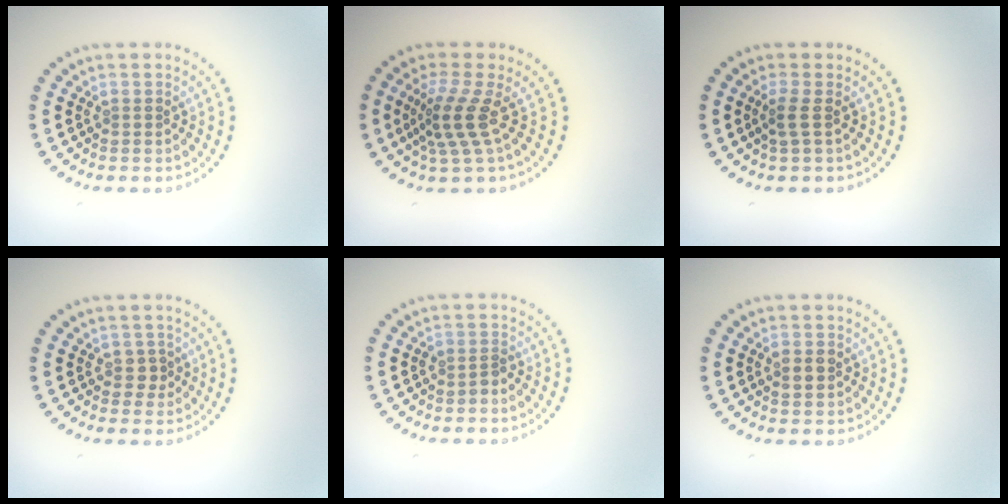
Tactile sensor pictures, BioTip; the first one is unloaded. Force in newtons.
{"total": 3.3, "press": 2.3, "slide": 2.4}
{"total": 1.6, "press": 1.1, "slide": 1.1}
{"total": 1.2, "press": 1.1, "slide": 0.6}
{"total": 1.0, "press": 0.8, "slide": 0.6}
{"total": 1.5, "press": 1.5, "slide": 0.0}